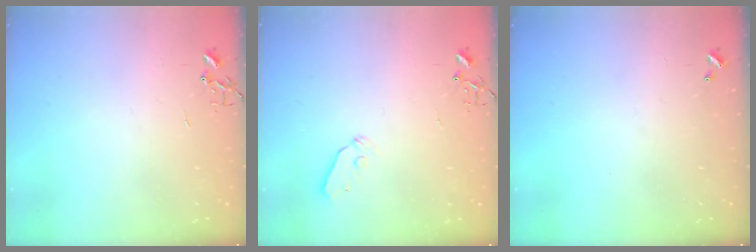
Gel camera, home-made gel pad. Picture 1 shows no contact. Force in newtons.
{"total": 4.5, "press": 4.4, "slide": 0.7}
{"total": 0.0}